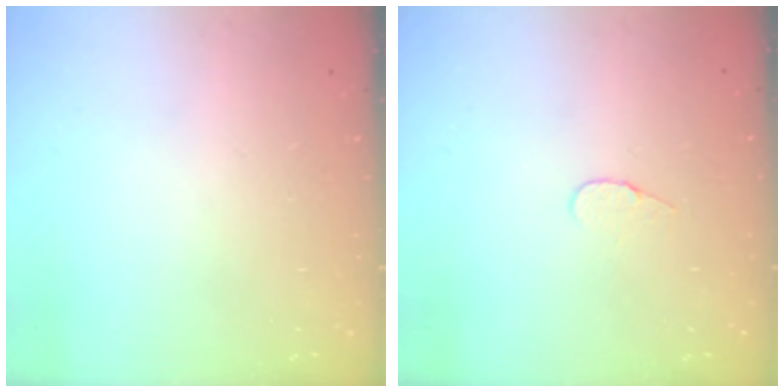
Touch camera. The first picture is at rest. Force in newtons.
{"total": 4.0, "press": 4.0, "slide": 0.4}